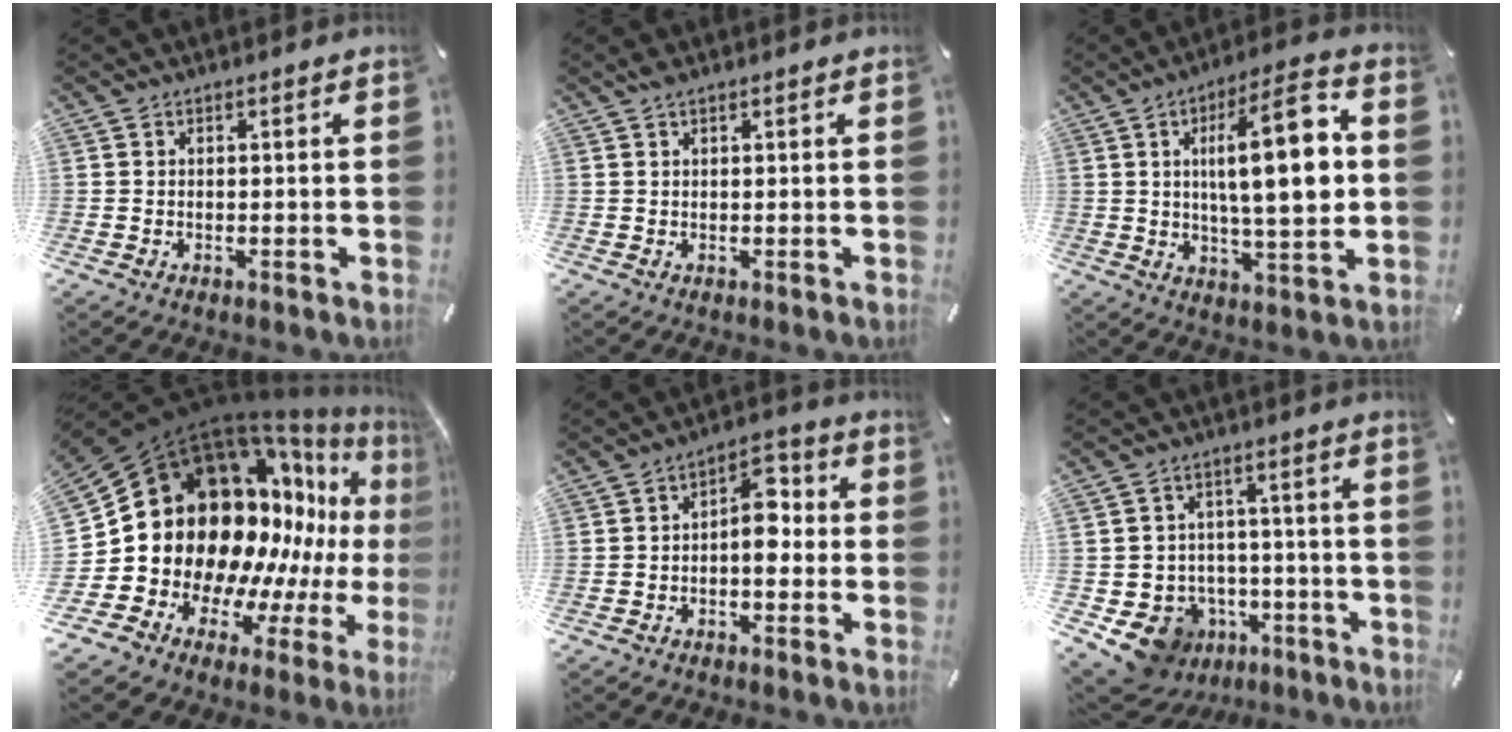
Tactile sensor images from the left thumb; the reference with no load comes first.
{"total": 1.2, "force": [0.7, 0.4, 0.8], "torque": [-0.017, 0.001, 0.012]}
{"total": 19.2, "force": [3.2, 6.1, 17.9], "torque": [-0.278, -0.005, 0.037]}
{"total": 25.6, "force": [4.6, 20.4, 14.8], "torque": [-0.207, -0.125, 0.151]}
{"total": 7.4, "force": [-0.9, 4.3, 5.9], "torque": [-0.085, 0.007, -0.020]}
{"total": 10.4, "force": [-4.7, 8.8, 2.9], "torque": [-0.048, 0.030, -0.073]}